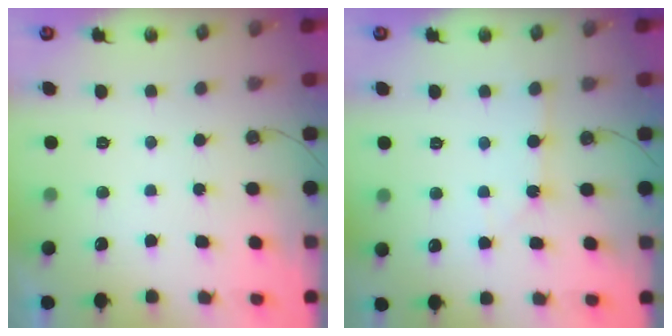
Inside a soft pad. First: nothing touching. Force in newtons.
{"total": 1.8, "press": 1.8, "slide": 0.3}